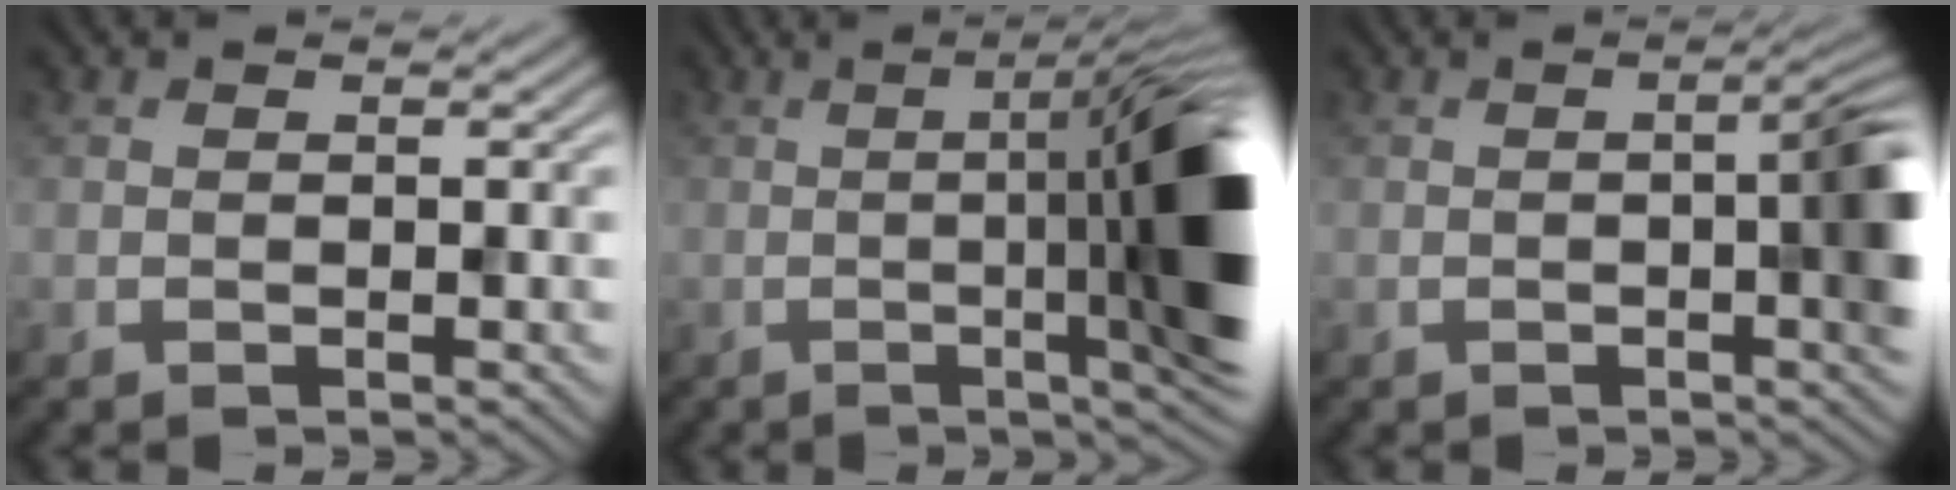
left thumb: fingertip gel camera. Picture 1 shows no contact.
{"total": 14.8, "force": [-0.8, 3.1, 14.5], "torque": [-0.172, 0.000, -0.011]}
{"total": 6.4, "force": [-0.6, 1.5, 6.1], "torque": [-0.089, 0.001, -0.007]}